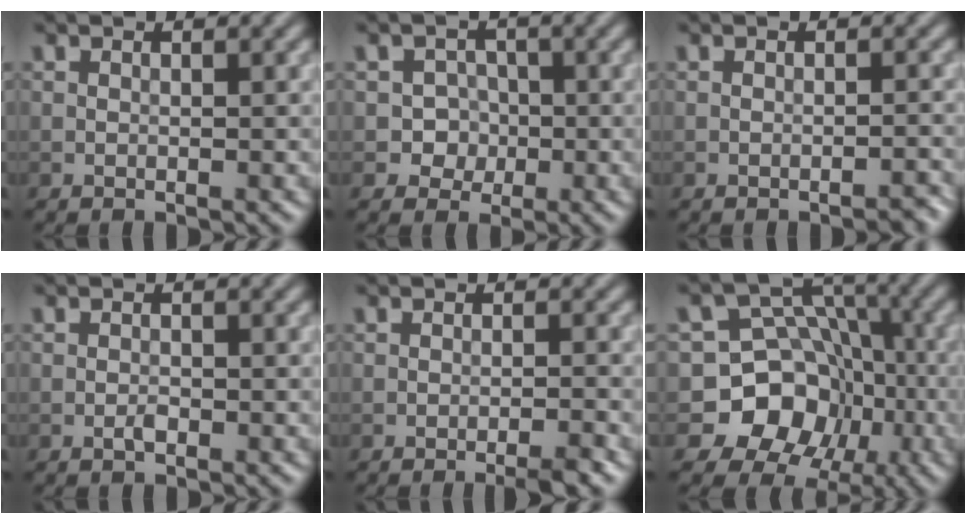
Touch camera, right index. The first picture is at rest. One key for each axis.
{"total": 2.6, "fx": -0.6, "fy": 2.5, "fz": 0.6, "tx": 0.009, "ty": 0.003, "tz": -0.022}
{"total": 1.2, "fx": -1.1, "fy": 0.2, "fz": 0.5, "tx": -0.002, "ty": 0.005, "tz": -0.014}
{"total": 0.7, "fx": -0.4, "fy": 0.4, "fz": 0.5, "tx": -0.009, "ty": 0.000, "tz": -0.008}
{"total": 2.3, "fx": -1.6, "fy": 0.2, "fz": 1.7, "tx": -0.021, "ty": 0.003, "tz": -0.030}
{"total": 10.5, "fx": -3.7, "fy": 9.4, "fz": 3.0, "tx": -0.041, "ty": 0.011, "tz": -0.097}